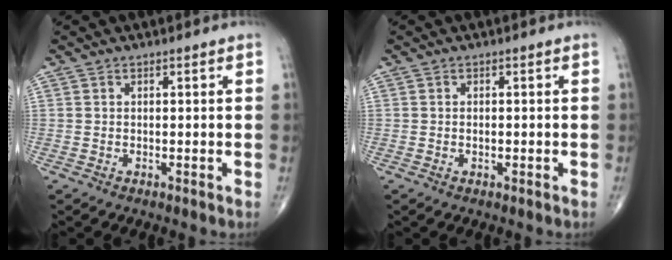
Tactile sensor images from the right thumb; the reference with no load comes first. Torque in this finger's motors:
{"motor_torque": [2.50, 2.51, 0.24, 0.16, 0.03]}